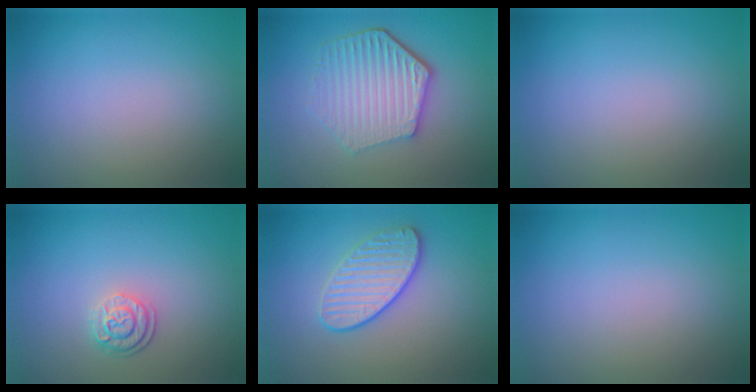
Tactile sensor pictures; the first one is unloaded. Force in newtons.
{"total": 5.8, "press": 4.4, "slide": 3.7}
{"total": 0.0}
{"total": 2.3, "press": 1.8, "slide": 1.4}
{"total": 3.5, "press": 3.3, "slide": 1.3}
{"total": 0.0}